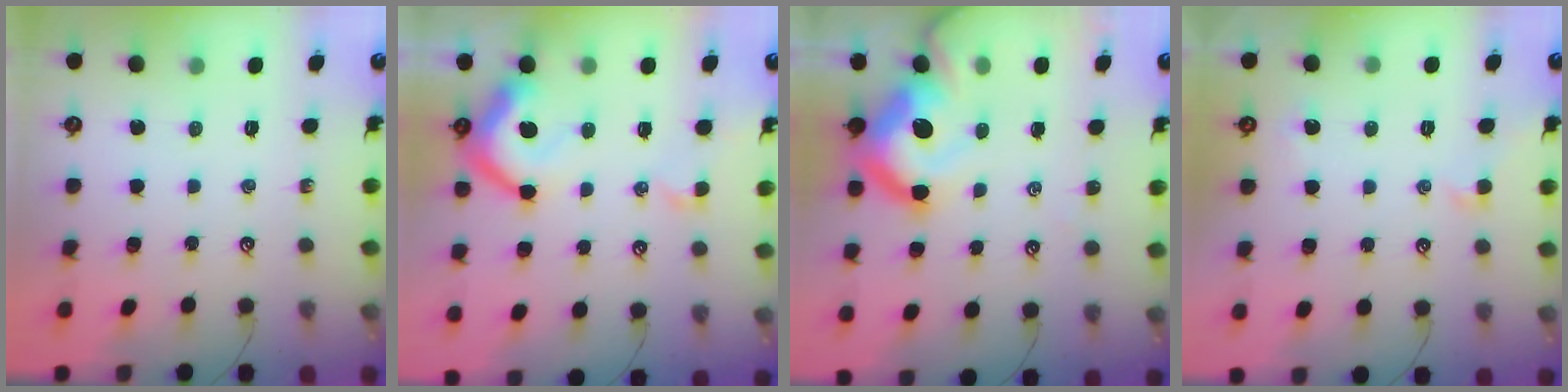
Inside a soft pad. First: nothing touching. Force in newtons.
{"total": 10.7, "press": 10.5, "slide": 1.7}
{"total": 15.0, "press": 14.8, "slide": 2.0}
{"total": 0.7, "press": 0.4, "slide": 0.6}